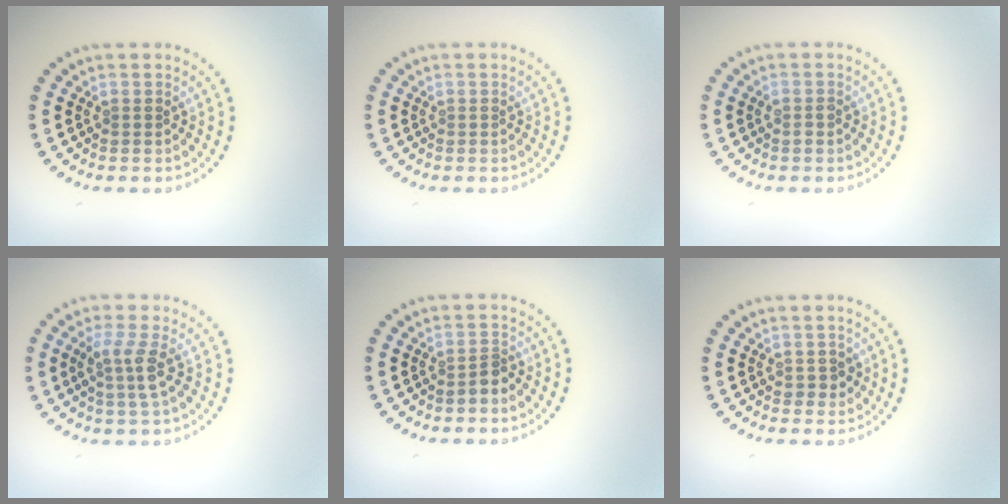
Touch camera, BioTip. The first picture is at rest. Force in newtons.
{"total": 0.0}
{"total": 0.7, "press": 0.7, "slide": 0.3}
{"total": 2.6, "press": 2.1, "slide": 1.5}
{"total": 1.4, "press": 1.2, "slide": 0.9}
{"total": 1.0, "press": 0.9, "slide": 0.3}